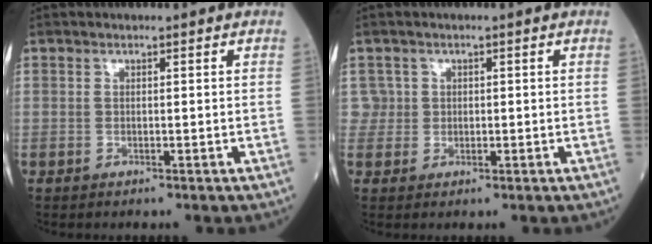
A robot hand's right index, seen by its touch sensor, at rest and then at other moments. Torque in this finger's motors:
{"motor_torque": [-0.24, -0.09, -0.14, -0.05]}